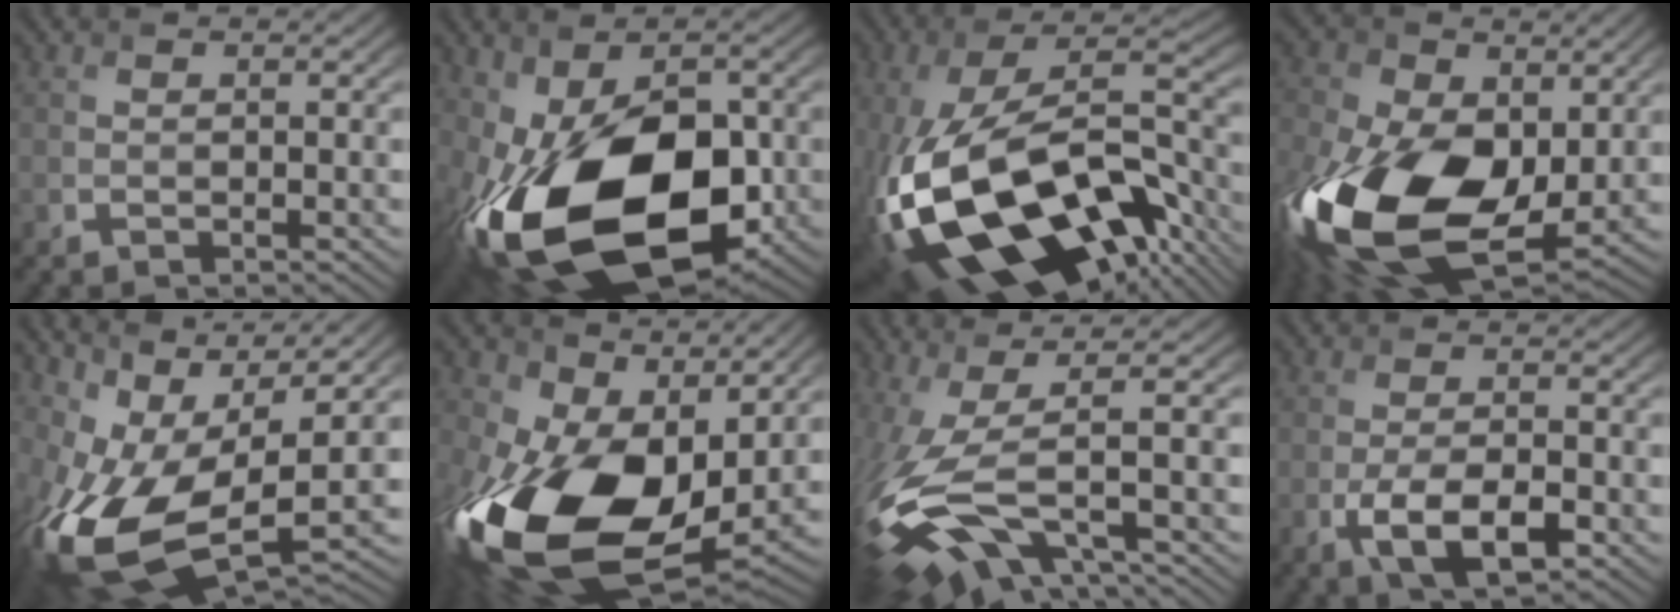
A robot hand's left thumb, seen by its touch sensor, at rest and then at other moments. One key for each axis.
{"total": 19.0, "fx": -4.6, "fy": 10.6, "fz": 15.1, "tx": -0.285, "ty": -0.032, "tz": -0.069}
{"total": 20.2, "fx": -7.3, "fy": 9.4, "fz": 16.3, "tx": -0.336, "ty": -0.033, "tz": -0.098}
{"total": 20.6, "fx": -3.2, "fy": 12.9, "fz": 15.7, "tx": -0.354, "ty": -0.057, "tz": -0.029}
{"total": 15.4, "fx": 0.0, "fy": 7.0, "fz": 13.7, "tx": -0.285, "ty": -0.023, "tz": 0.018}
{"total": 19.9, "fx": -0.3, "fy": 12.8, "fz": 15.2, "tx": -0.334, "ty": -0.071, "tz": 0.023}
{"total": 12.8, "fx": -3.4, "fy": 3.7, "fz": 11.7, "tx": -0.261, "ty": 0.001, "tz": -0.052}
{"total": 6.1, "fx": -2.5, "fy": 2.4, "fz": 5.0, "tx": -0.101, "ty": -0.001, "tz": -0.046}